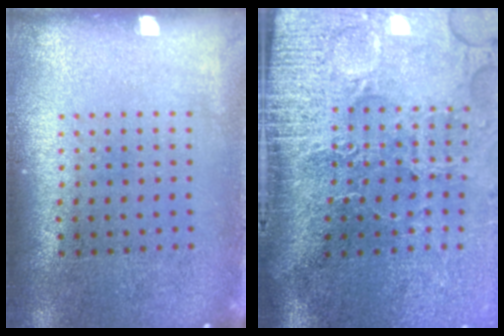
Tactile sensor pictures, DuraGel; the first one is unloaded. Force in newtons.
{"total": 5.0, "press": 4.0, "slide": 2.9}